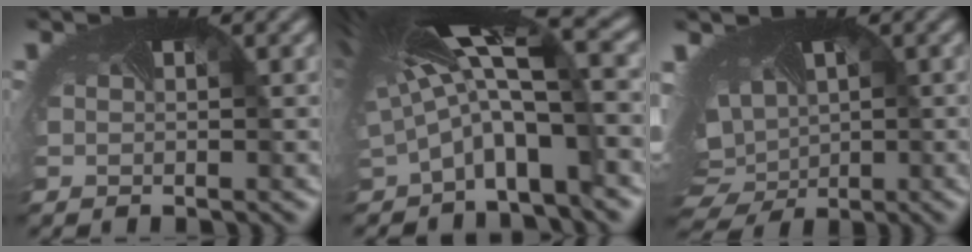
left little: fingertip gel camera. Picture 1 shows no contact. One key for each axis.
{"total": 9.4, "fx": 1.3, "fy": 3.7, "fz": 8.5, "tx": -0.176, "ty": -0.011, "tz": 0.023}
{"total": 12.4, "fx": 0.3, "fy": 8.6, "fz": 8.9, "tx": -0.182, "ty": -0.007, "tz": 0.030}